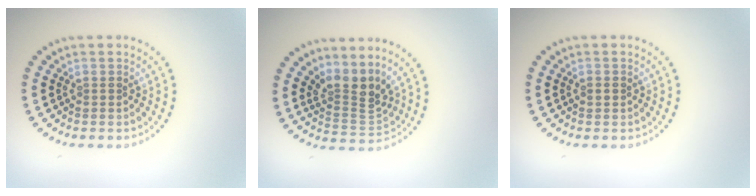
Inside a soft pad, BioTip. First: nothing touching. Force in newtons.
{"total": 3.4, "press": 2.3, "slide": 2.4}
{"total": 1.1, "press": 1.1, "slide": 0.0}